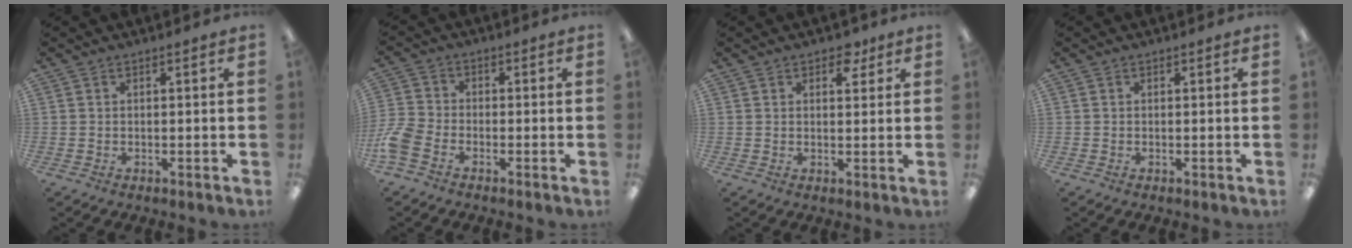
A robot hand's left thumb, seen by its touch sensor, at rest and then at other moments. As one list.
[{"total": 6.1, "force": [-3.0, 4.0, 3.5], "torque": [-0.084, 0.011, -0.058]}, {"total": 3.9, "force": [2.5, 2.3, 1.9], "torque": [-0.009, -0.007, 0.038]}, {"total": 0.0}]